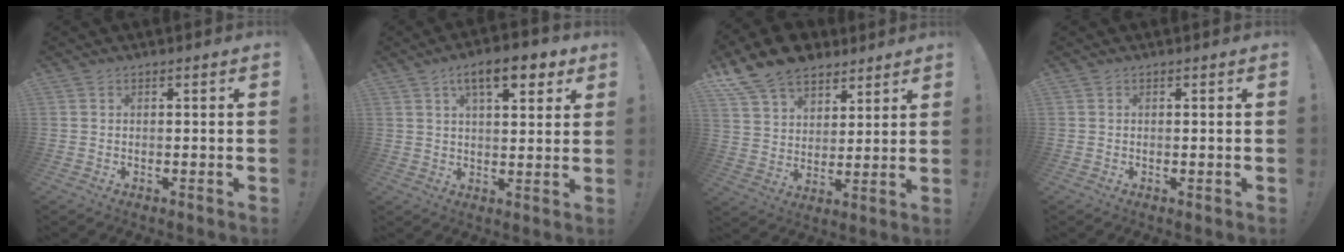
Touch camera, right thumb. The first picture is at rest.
{"total": 10.8, "force": [5.4, 4.1, 8.4], "torque": [-0.122, -0.016, 0.087]}
{"total": 14.3, "force": [10.7, 8.3, 4.4], "torque": [-0.086, -0.076, 0.206]}
{"total": 0.0}